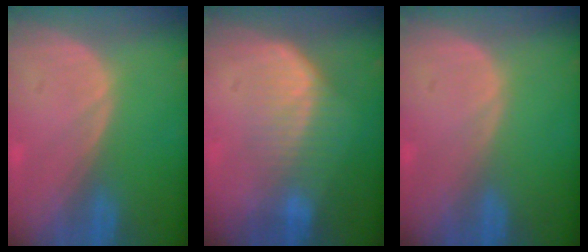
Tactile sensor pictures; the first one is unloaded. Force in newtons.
{"total": 6.3, "press": 5.8, "slide": 2.4}
{"total": 0.0}